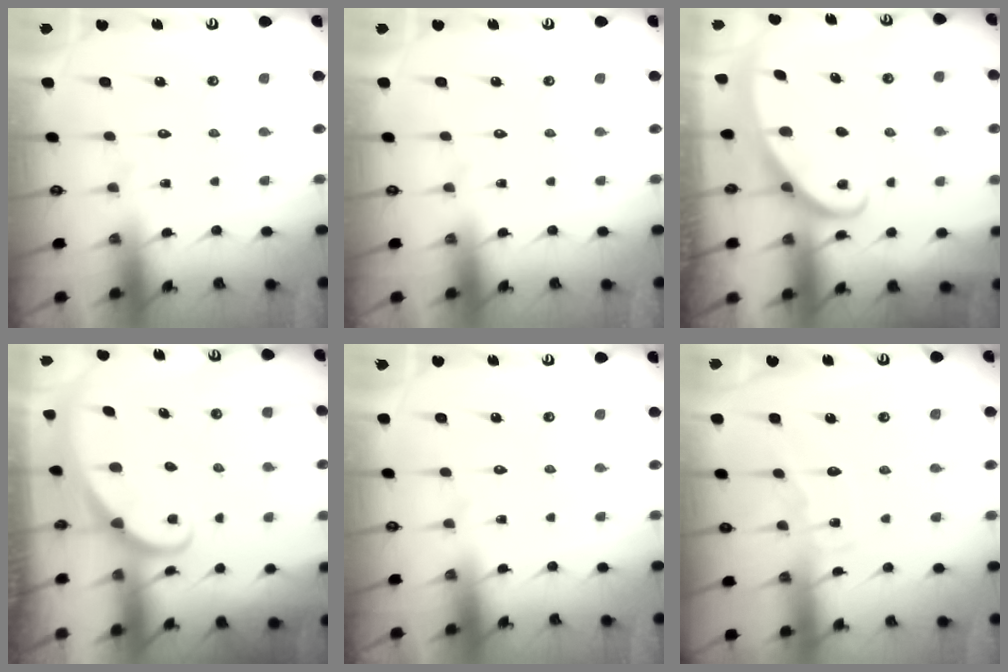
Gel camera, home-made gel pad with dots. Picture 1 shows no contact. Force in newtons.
{"total": 0.0}
{"total": 2.8, "press": 2.8, "slide": 0.3}
{"total": 1.9, "press": 1.9, "slide": 0.1}
{"total": 0.0}
{"total": 5.0, "press": 4.9, "slide": 0.4}